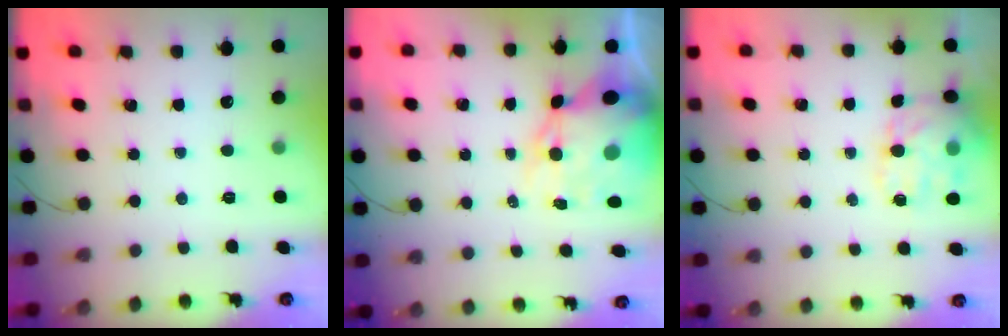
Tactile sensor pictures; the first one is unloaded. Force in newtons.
{"total": 13.6, "press": 13.2, "slide": 3.5}
{"total": 13.1, "press": 12.8, "slide": 2.8}